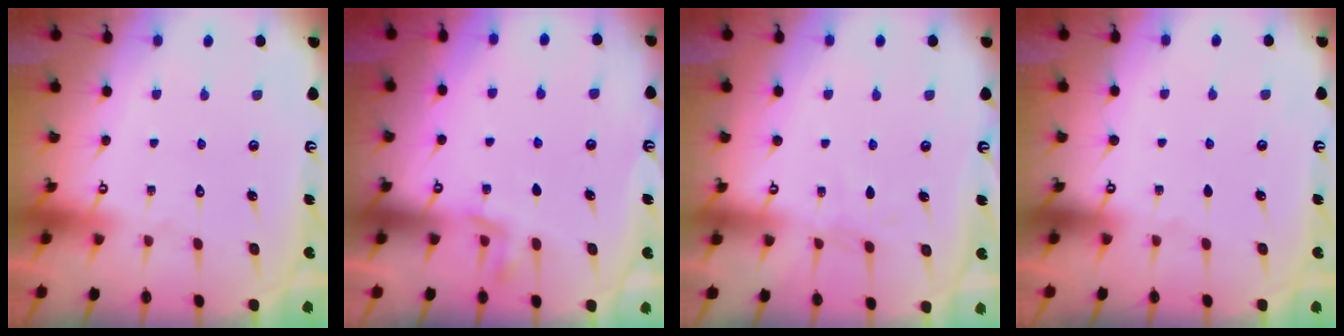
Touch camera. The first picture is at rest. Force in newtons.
{"total": 3.6, "press": 3.4, "slide": 1.2}
{"total": 3.6, "press": 3.6, "slide": 0.4}
{"total": 0.0}